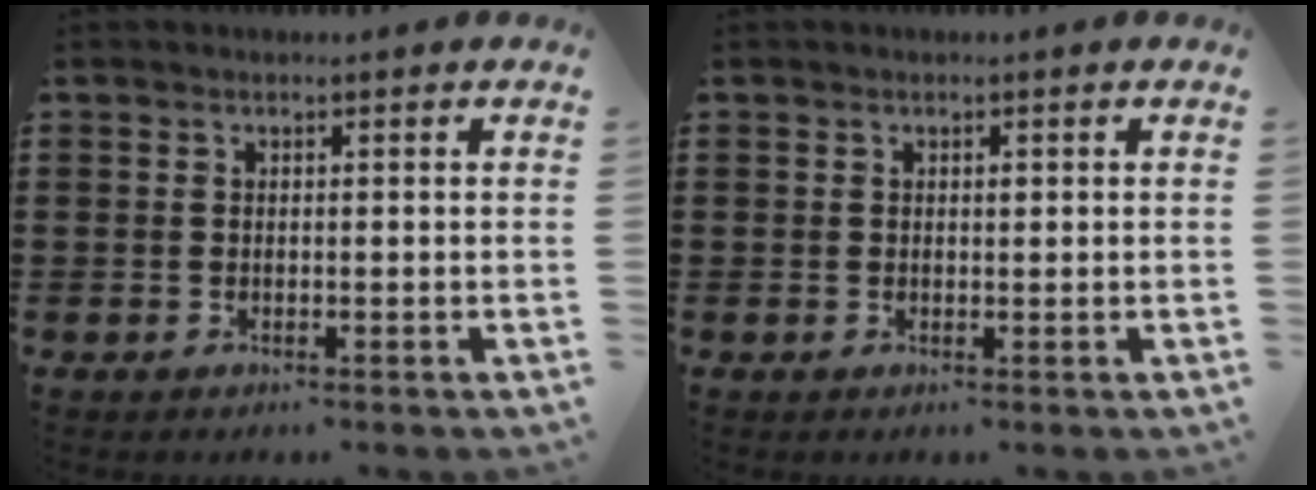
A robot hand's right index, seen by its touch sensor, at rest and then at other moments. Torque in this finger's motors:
{"motor_torque": [0.32, 0.05, 0.01, 0.01]}